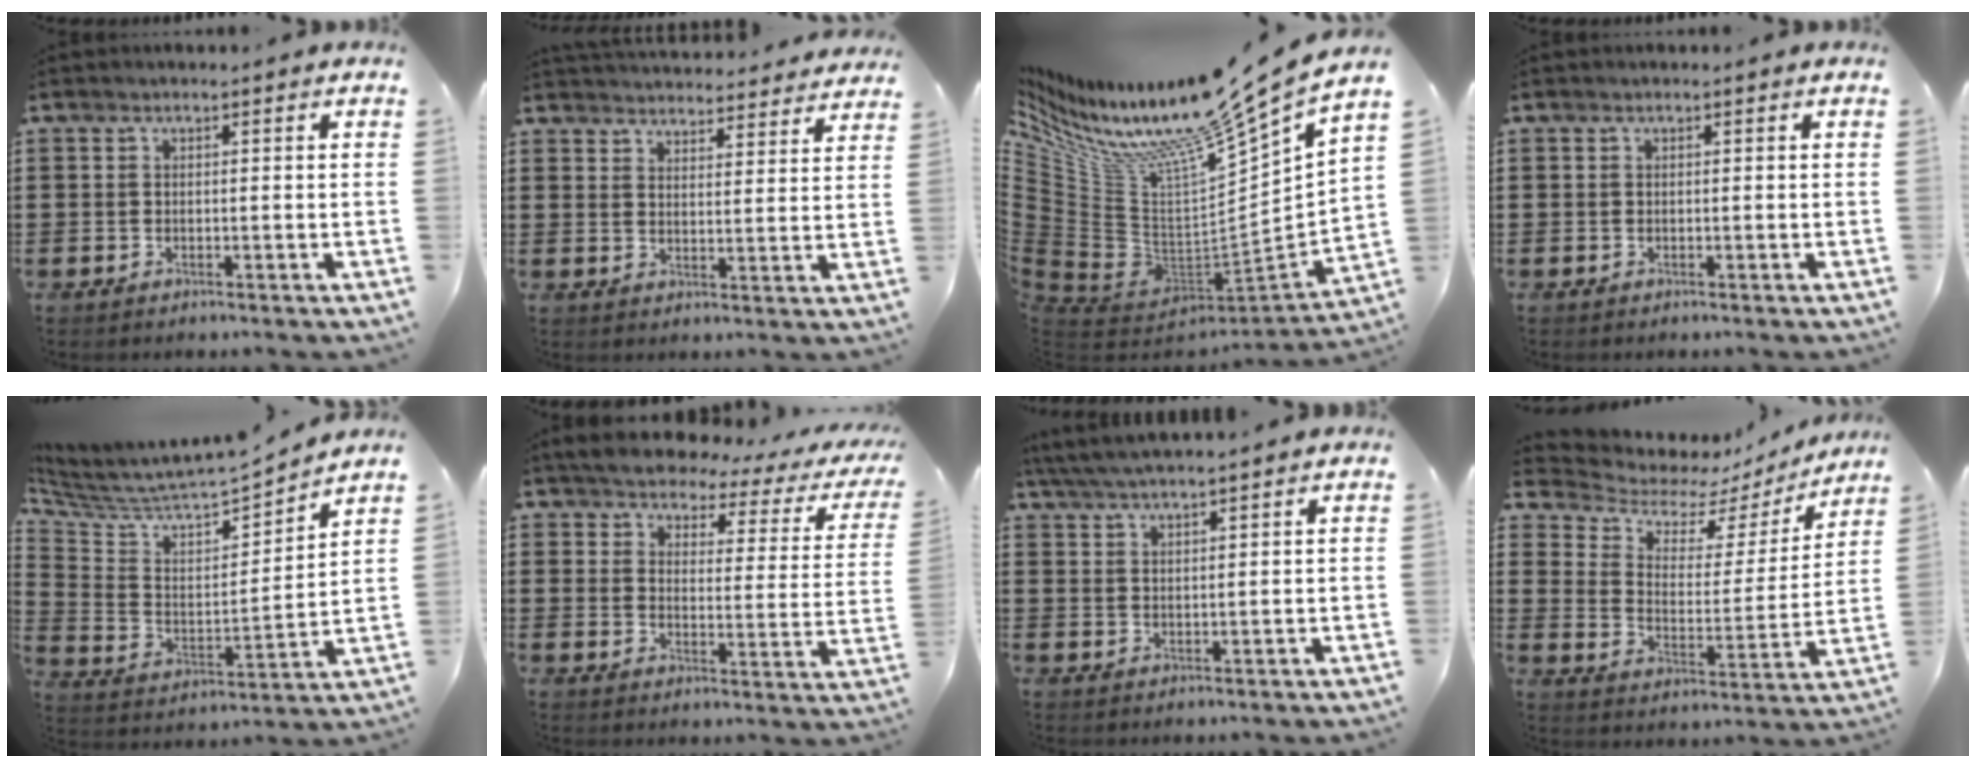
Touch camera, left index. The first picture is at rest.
{"total": 4.1, "force": [4.1, 0.1, 0.2], "torque": [-0.010, -0.026, 0.071]}
{"total": 14.9, "force": [11.6, 0.8, 9.3], "torque": [-0.177, -0.101, 0.171]}
{"total": 0.0}
{"total": 4.6, "force": [4.4, 0.9, 0.8], "torque": [-0.047, -0.052, 0.069]}
{"total": 3.7, "force": [3.5, 0.3, 1.1], "torque": [-0.048, -0.031, 0.054]}
{"total": 3.6, "force": [3.3, -0.5, 1.3], "torque": [-0.035, -0.012, 0.060]}
{"total": 5.4, "force": [4.7, 2.3, 1.3], "torque": [-0.059, -0.033, 0.078]}